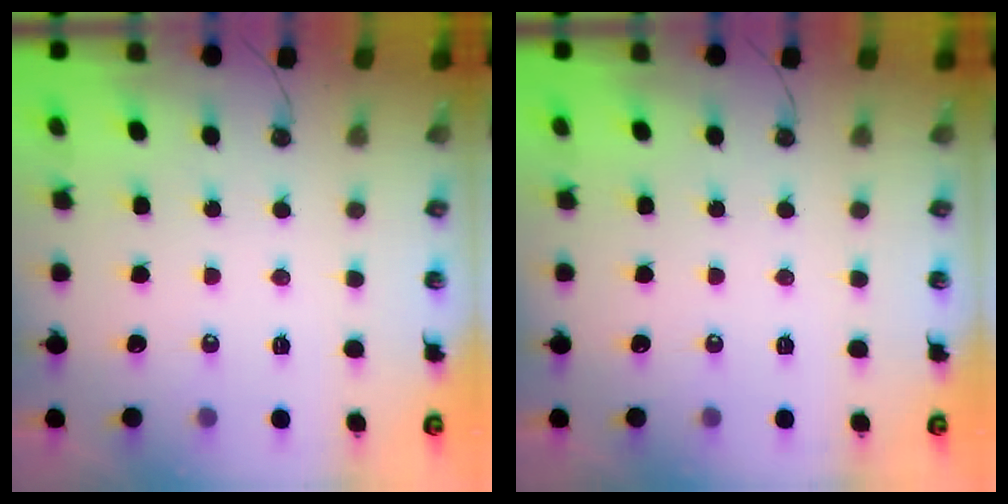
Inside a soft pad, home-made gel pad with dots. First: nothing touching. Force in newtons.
{"total": 0.0}